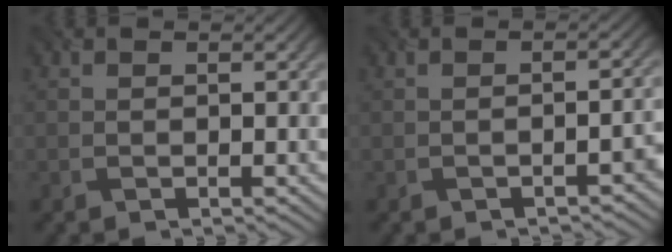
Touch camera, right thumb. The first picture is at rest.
{"total": 2.3, "force": [-1.3, 0.6, 1.8], "torque": [-0.023, 0.009, -0.020]}